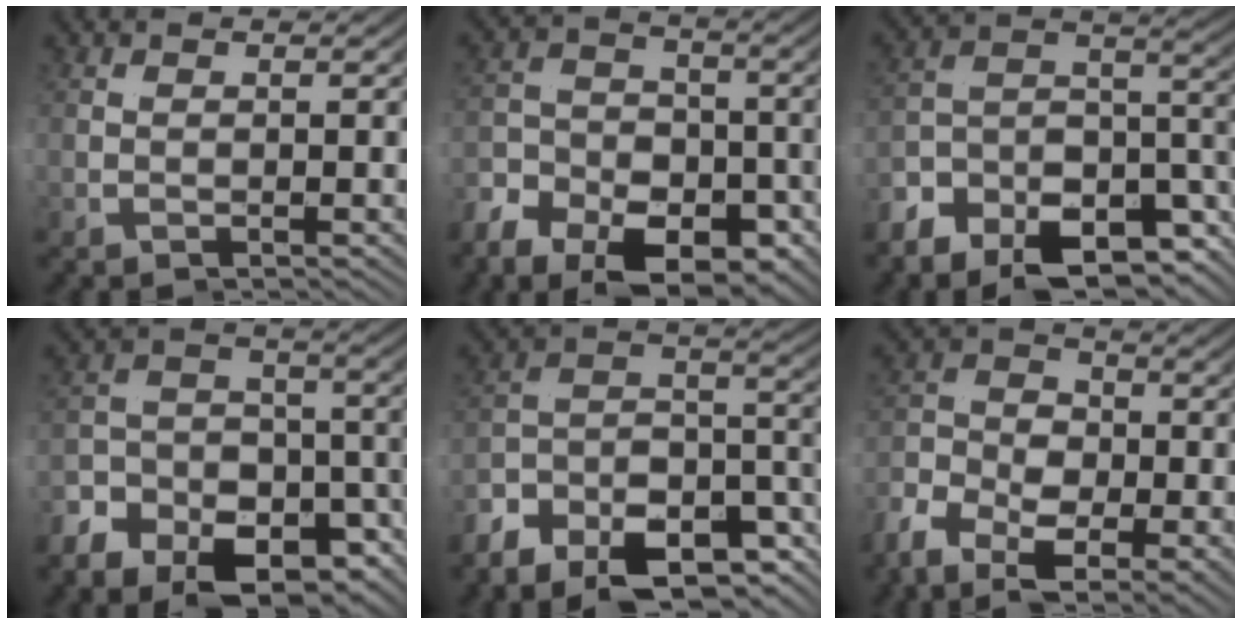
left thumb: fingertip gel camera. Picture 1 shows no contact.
{"total": 7.8, "force": [-3.0, 4.2, 5.8], "torque": [-0.081, 0.000, -0.069]}
{"total": 4.9, "force": [-3.4, 0.7, 3.5], "torque": [-0.071, 0.024, -0.075]}
{"total": 8.7, "force": [-4.3, 4.8, 5.9], "torque": [-0.086, -0.006, -0.086]}
{"total": 4.9, "force": [-3.5, 0.4, 3.4], "torque": [-0.068, 0.027, -0.078]}
{"total": 5.6, "force": [-0.6, 2.3, 5.1], "torque": [-0.082, 0.026, -0.041]}